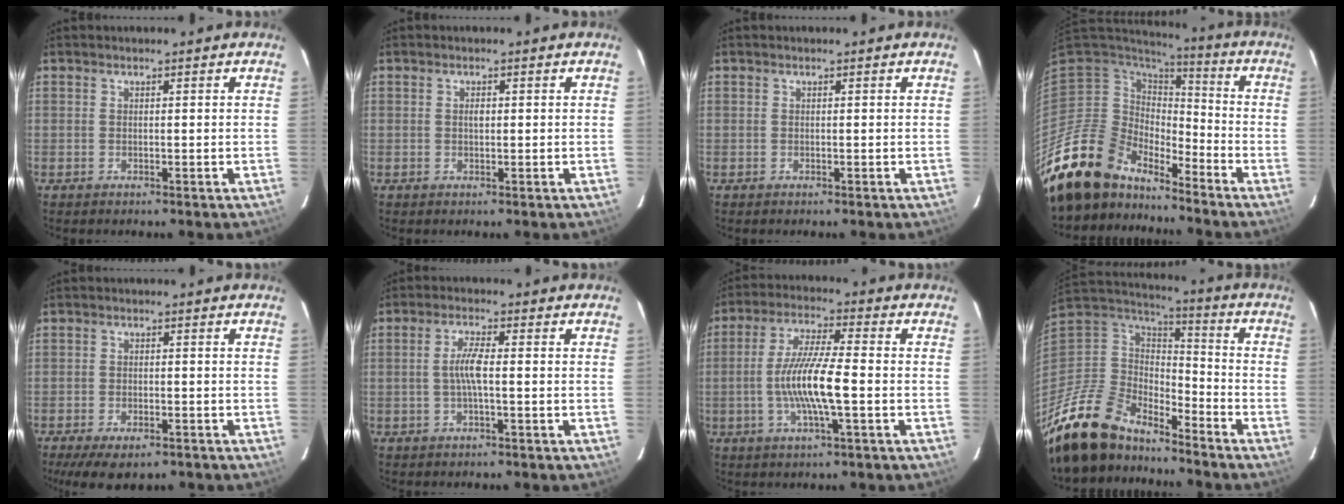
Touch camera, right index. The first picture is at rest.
{"total": 1.0, "force": [0.1, 0.6, 0.8], "torque": [-0.013, 0.004, 0.001]}
{"total": 0.0}
{"total": 17.5, "force": [-15.5, 6.9, 4.2], "torque": [-0.106, -0.002, -0.282]}
{"total": 8.7, "force": [-6.1, 3.5, 5.1], "torque": [-0.116, -0.029, -0.093]}
{"total": 3.9, "force": [-0.6, 0.3, 3.8], "torque": [-0.076, 0.003, -0.010]}
{"total": 10.9, "force": [-2.3, 1.2, 10.6], "torque": [-0.207, -0.001, -0.045]}
{"total": 19.5, "force": [-16.1, 7.9, 7.5], "torque": [-0.181, -0.015, -0.296]}